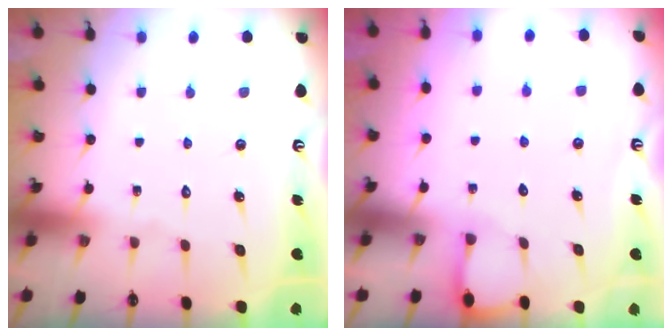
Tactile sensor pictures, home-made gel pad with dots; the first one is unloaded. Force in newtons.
{"total": 2.5, "press": 2.4, "slide": 0.4}